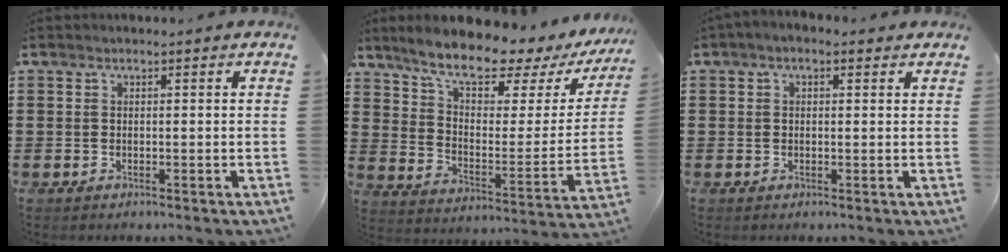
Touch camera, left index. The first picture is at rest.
{"total": 9.3, "force": [7.8, 2.1, 4.6], "torque": [-0.103, -0.055, 0.127]}
{"total": 1.3, "force": [0.1, 0.9, 0.9], "torque": [-0.018, 0.008, 0.000]}